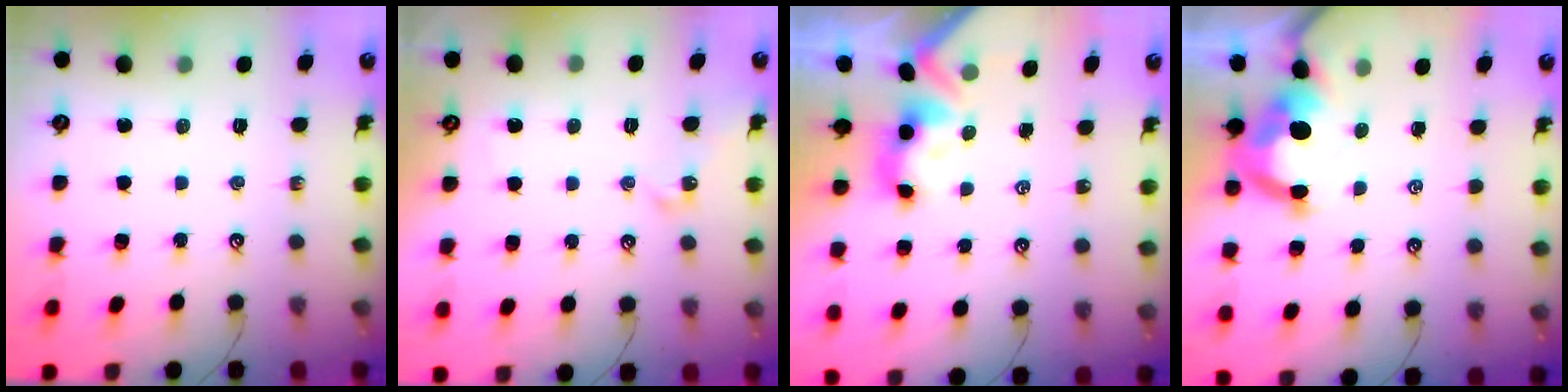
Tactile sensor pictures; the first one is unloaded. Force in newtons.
{"total": 2.0, "press": 1.9, "slide": 0.3}
{"total": 3.4, "press": 3.4, "slide": 0.4}
{"total": 8.1, "press": 8.0, "slide": 1.4}